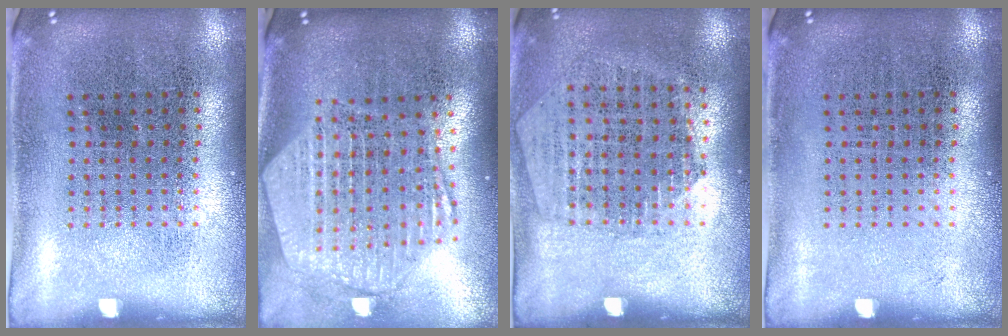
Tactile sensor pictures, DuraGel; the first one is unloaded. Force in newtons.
{"total": 2.7, "press": 2.2, "slide": 1.5}
{"total": 1.2, "press": 1.1, "slide": 0.5}
{"total": 0.0}